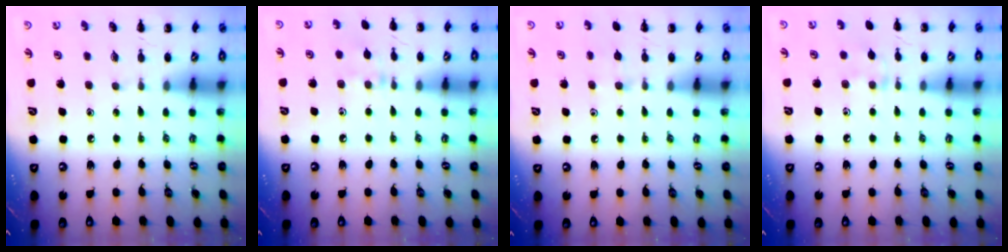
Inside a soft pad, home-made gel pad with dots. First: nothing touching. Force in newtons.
{"total": 6.6, "press": 6.3, "slide": 2.0}
{"total": 5.5, "press": 5.1, "slide": 2.0}
{"total": 6.2, "press": 5.8, "slide": 2.0}